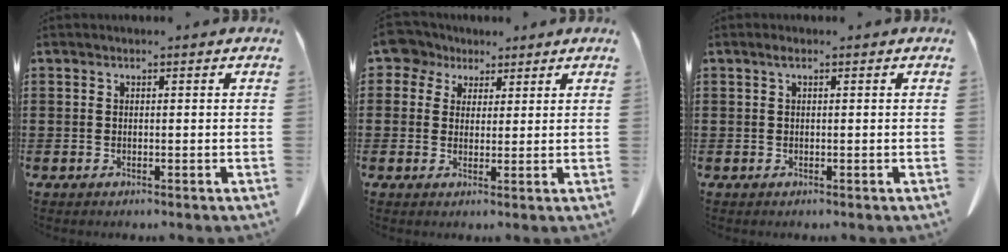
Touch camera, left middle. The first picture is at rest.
{"total": 5.1, "force": [3.2, 3.7, 1.4], "torque": [-0.044, 0.005, 0.057]}
{"total": 0.7, "force": [0.2, 0.1, 0.7], "torque": [-0.015, 0.002, 0.004]}